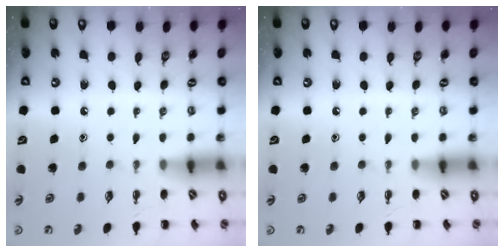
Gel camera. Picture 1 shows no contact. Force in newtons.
{"total": 0.0}